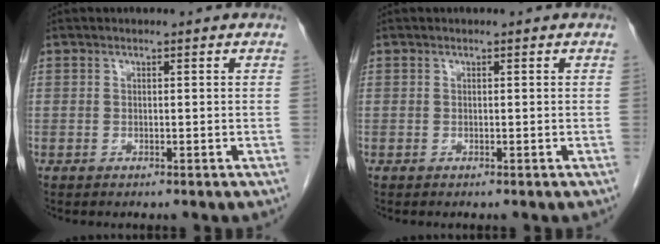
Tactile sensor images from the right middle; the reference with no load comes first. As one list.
[{"total": 0.0}]